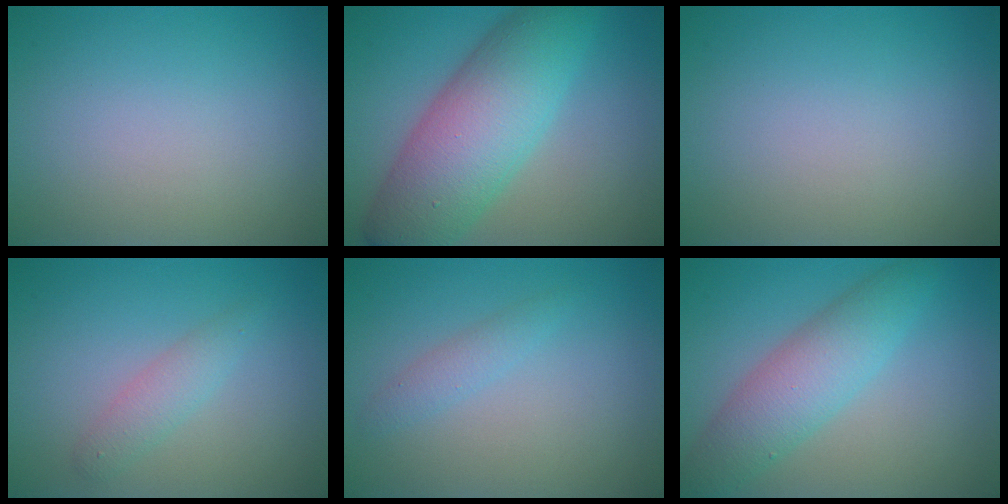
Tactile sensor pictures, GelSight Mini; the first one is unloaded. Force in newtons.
{"total": 9.8, "press": 9.8, "slide": 0.3}
{"total": 0.0}
{"total": 1.9, "press": 1.9, "slide": 0.0}
{"total": 1.4, "press": 1.4, "slide": 0.0}
{"total": 5.2, "press": 5.2, "slide": 0.2}